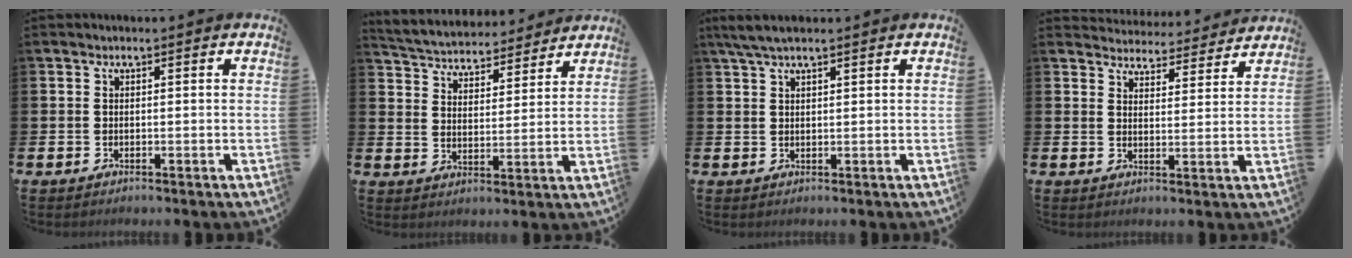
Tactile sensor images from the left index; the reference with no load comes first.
{"total": 4.7, "force": [4.6, 1.2, 0.1], "torque": [-0.028, -0.037, 0.077]}
{"total": 3.0, "force": [2.3, 0.5, 1.8], "torque": [-0.041, 0.001, 0.042]}
{"total": 4.2, "force": [4.2, 0.7, -0.2], "torque": [0.002, -0.039, 0.069]}